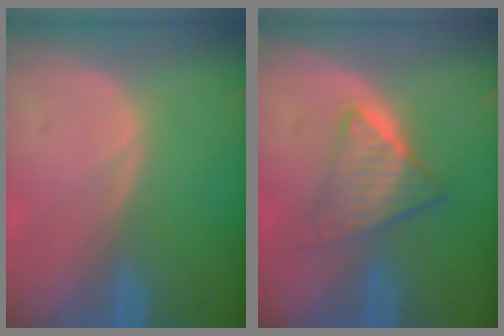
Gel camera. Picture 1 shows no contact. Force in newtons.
{"total": 6.4, "press": 5.6, "slide": 3.1}